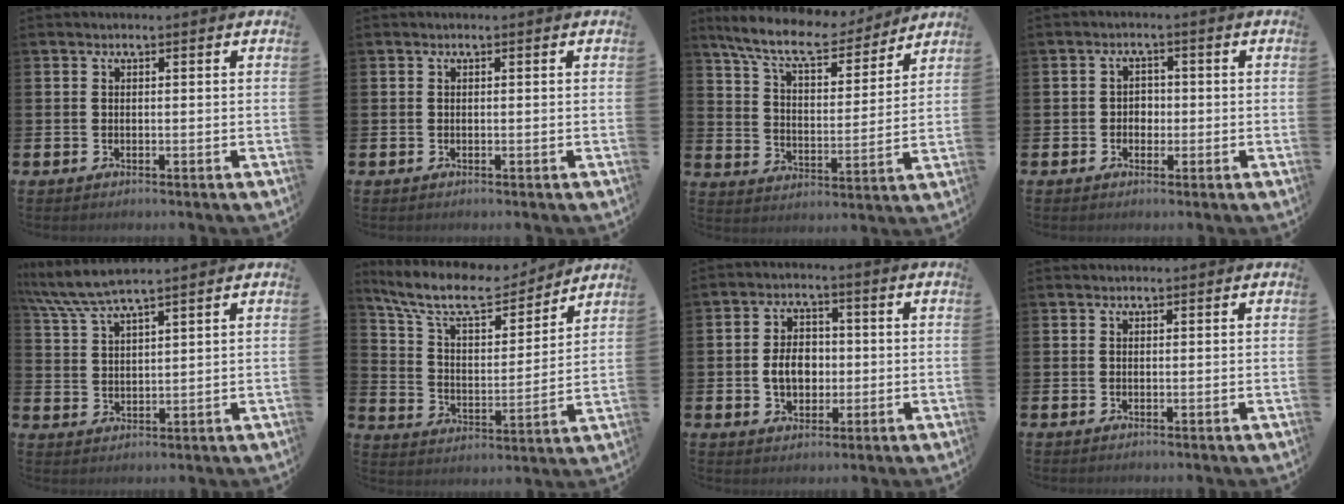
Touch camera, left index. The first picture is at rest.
{"total": 0.0}
{"total": 9.8, "force": [8.8, 2.3, 3.7], "torque": [-0.107, -0.050, 0.153]}
{"total": 2.1, "force": [-0.4, 1.9, 0.9], "torque": [-0.011, 0.004, -0.014]}
{"total": 6.0, "force": [5.5, 0.5, 2.3], "torque": [-0.067, -0.020, 0.100]}
{"total": 11.2, "force": [9.7, 3.1, 4.5], "torque": [-0.120, -0.061, 0.167]}
{"total": 5.0, "force": [-0.4, 3.8, 3.3], "torque": [-0.052, 0.007, -0.014]}
{"total": 0.5, "force": [0.5, 0.1, 0.0], "torque": [0.010, -0.004, 0.007]}